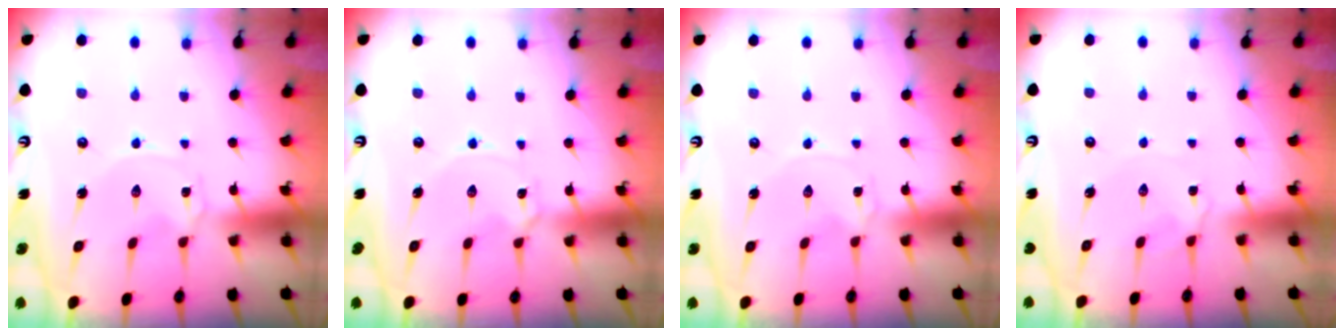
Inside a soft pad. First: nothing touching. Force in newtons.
{"total": 1.5, "press": 1.5, "slide": 0.1}
{"total": 0.0}
{"total": 2.2, "press": 2.1, "slide": 0.4}